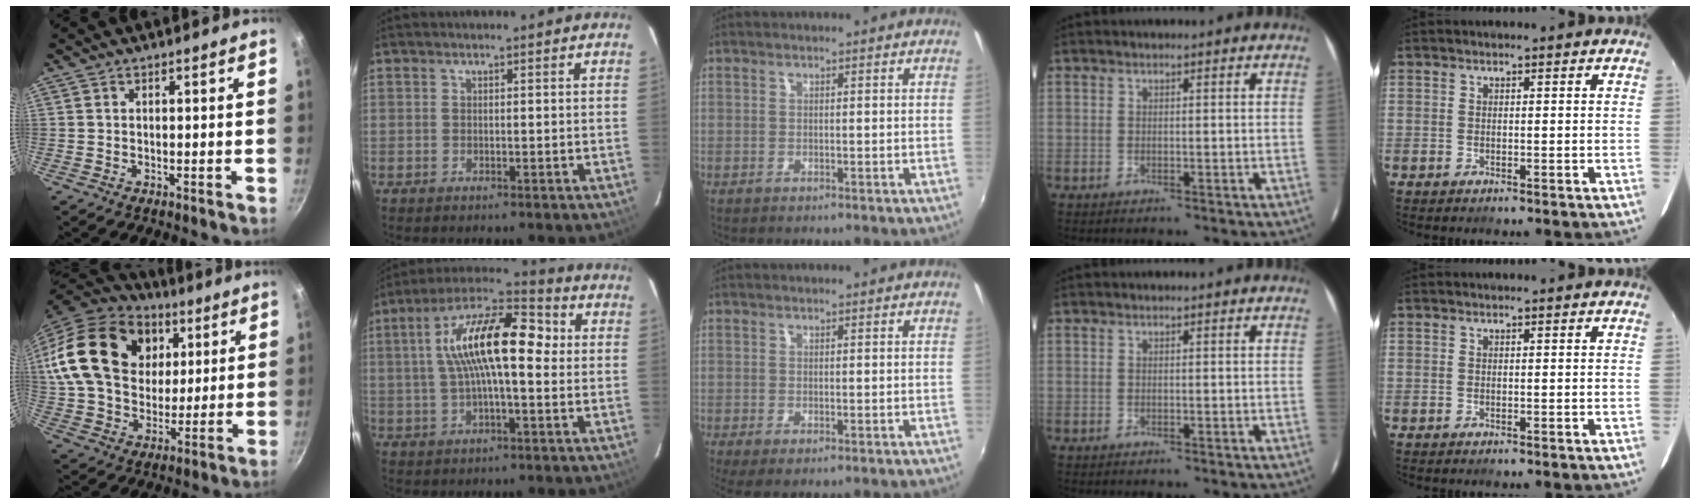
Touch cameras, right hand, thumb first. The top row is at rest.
{"thumb": {"total": 30.2, "force": [10.1, 21.9, 18.2], "torque": [-0.354, 0.007, 0.180]}, "index": {"total": 17.5, "force": [2.4, 6.4, 16.1], "torque": [-0.282, 0.027, 0.024]}, "middle": {"total": 3.5, "force": [-1.6, 1.0, 2.9], "torque": [-0.053, -0.018, -0.021]}}